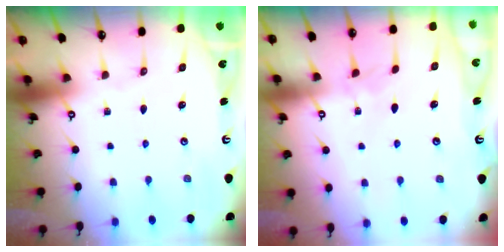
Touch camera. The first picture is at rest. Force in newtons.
{"total": 2.3, "press": 2.3, "slide": 0.4}